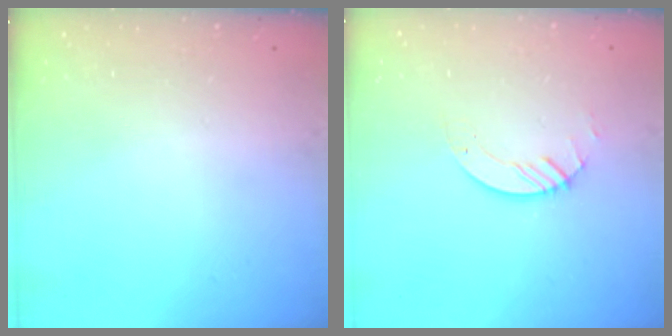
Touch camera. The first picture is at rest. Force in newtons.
{"total": 2.6, "press": 2.6, "slide": 0.3}